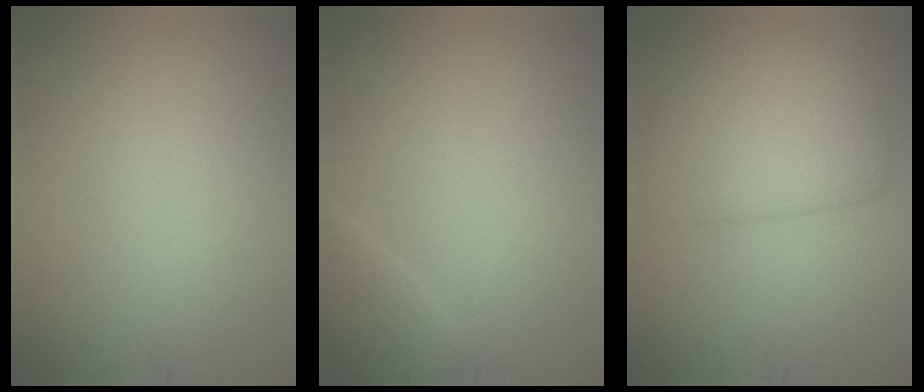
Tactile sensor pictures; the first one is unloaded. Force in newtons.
{"total": 1.5, "press": 1.5, "slide": 0.0}
{"total": 5.4, "press": 5.4, "slide": 0.2}